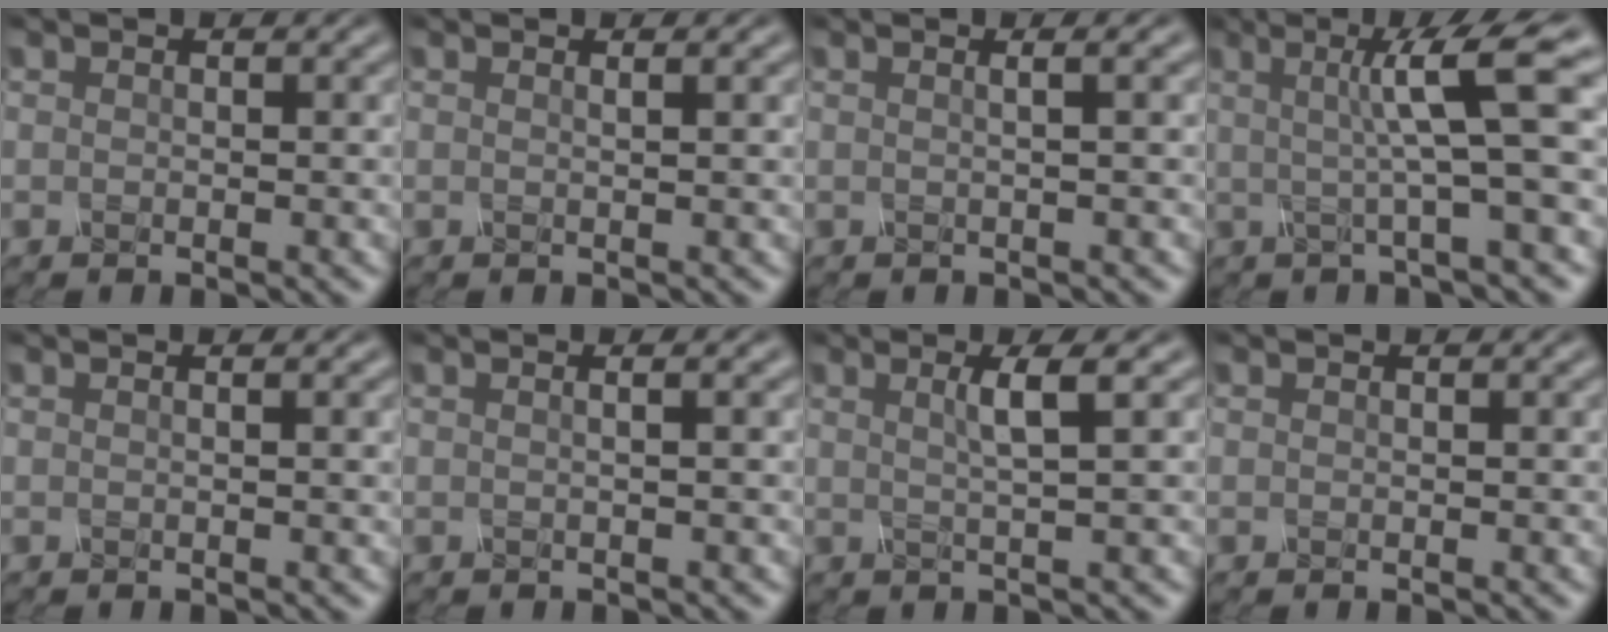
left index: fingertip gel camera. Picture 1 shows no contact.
{"total": 1.4, "force": [0.6, 0.6, 1.2], "torque": [-0.007, 0.001, -0.002]}
{"total": 3.4, "force": [1.0, 1.7, 2.8], "torque": [-0.015, 0.019, -0.025]}
{"total": 6.9, "force": [1.0, 0.9, 6.7], "torque": [-0.107, 0.015, 0.013]}
{"total": 1.1, "force": [0.1, 0.4, 1.0], "torque": [-0.008, 0.005, -0.005]}
{"total": 2.8, "force": [0.7, 1.4, 2.3], "torque": [-0.011, 0.008, -0.023]}
{"total": 2.8, "force": [0.9, 0.6, 2.6], "torque": [-0.039, 0.006, 0.009]}
{"total": 0.0}